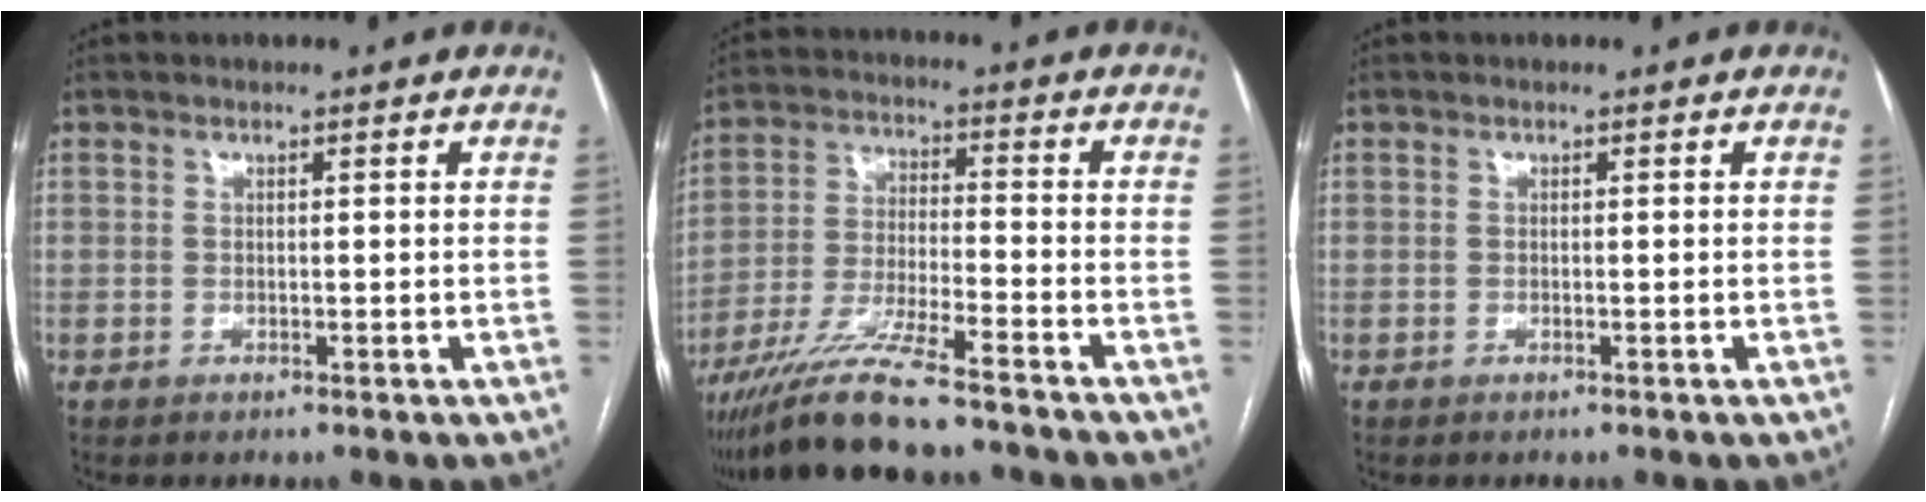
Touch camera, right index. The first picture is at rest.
{"total": 11.7, "force": [-9.4, 0.4, 6.9], "torque": [-0.132, -0.025, -0.170]}
{"total": 0.0}